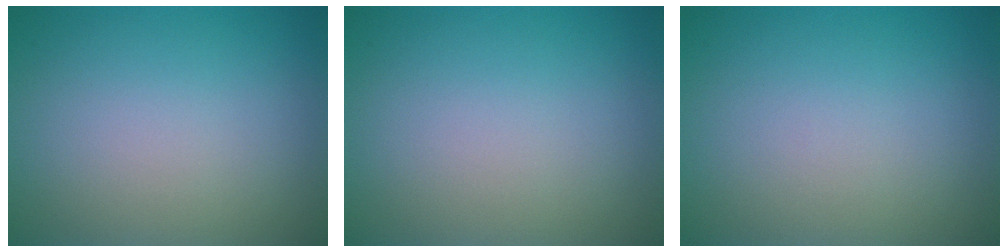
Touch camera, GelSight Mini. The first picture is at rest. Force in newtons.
{"total": 0.0}
{"total": 0.0}